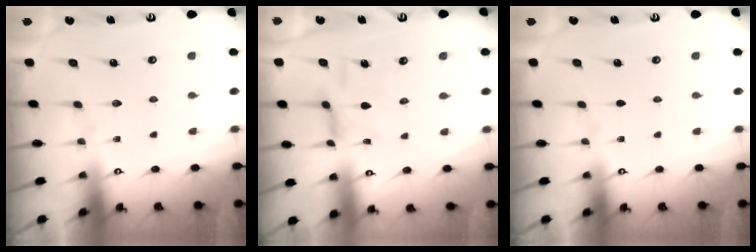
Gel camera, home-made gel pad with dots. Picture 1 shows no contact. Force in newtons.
{"total": 5.1, "press": 5.1, "slide": 0.4}
{"total": 0.0}